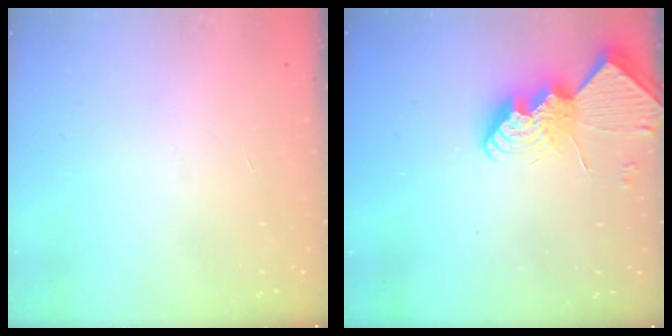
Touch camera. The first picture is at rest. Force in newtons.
{"total": 14.3, "press": 14.2, "slide": 1.0}